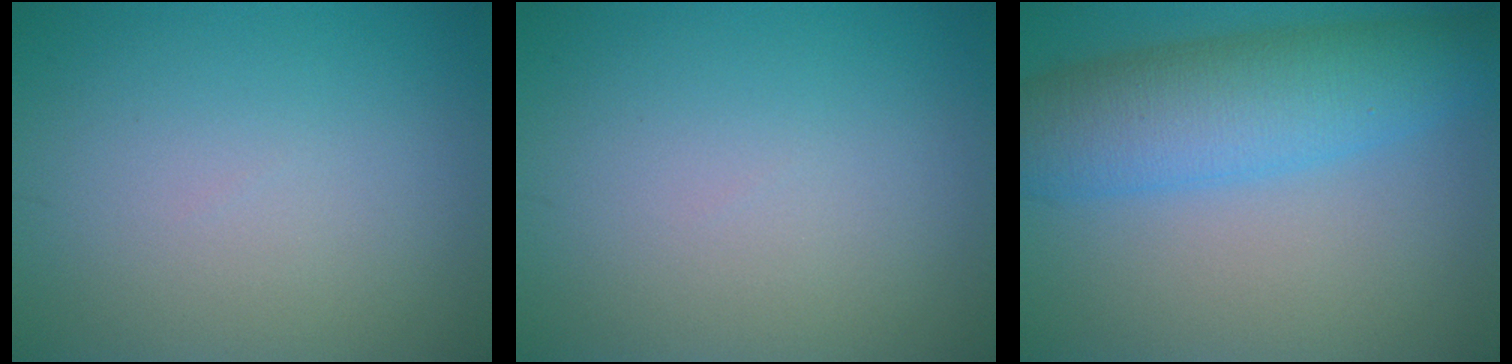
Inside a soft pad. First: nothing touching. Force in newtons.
{"total": 0.0}
{"total": 7.9, "press": 7.9, "slide": 0.2}